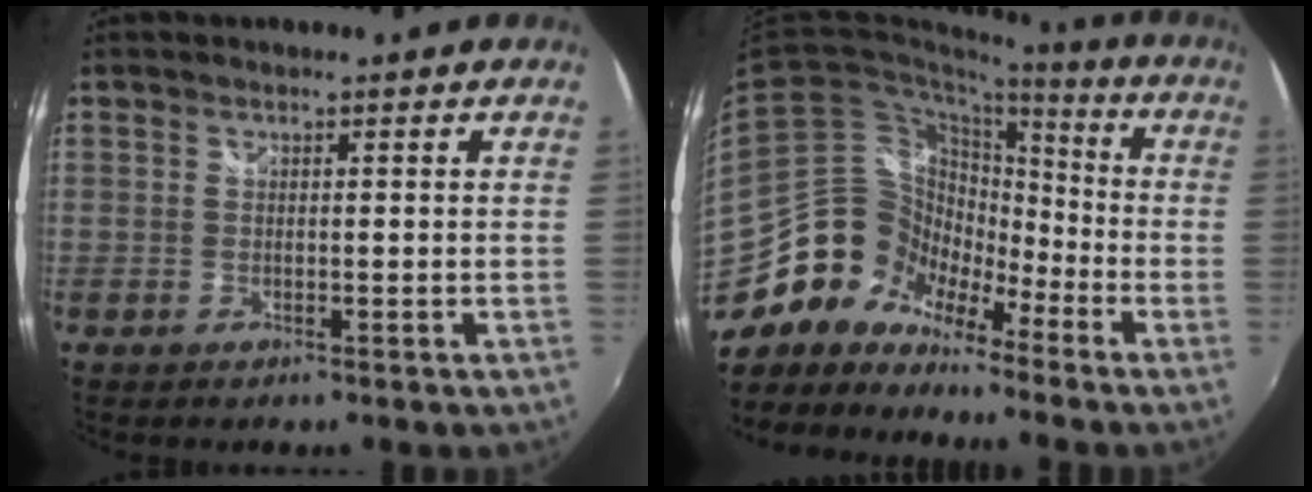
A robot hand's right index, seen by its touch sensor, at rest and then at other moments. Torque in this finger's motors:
{"motor_torque": [0.36, -0.32, -0.01, -0.21]}